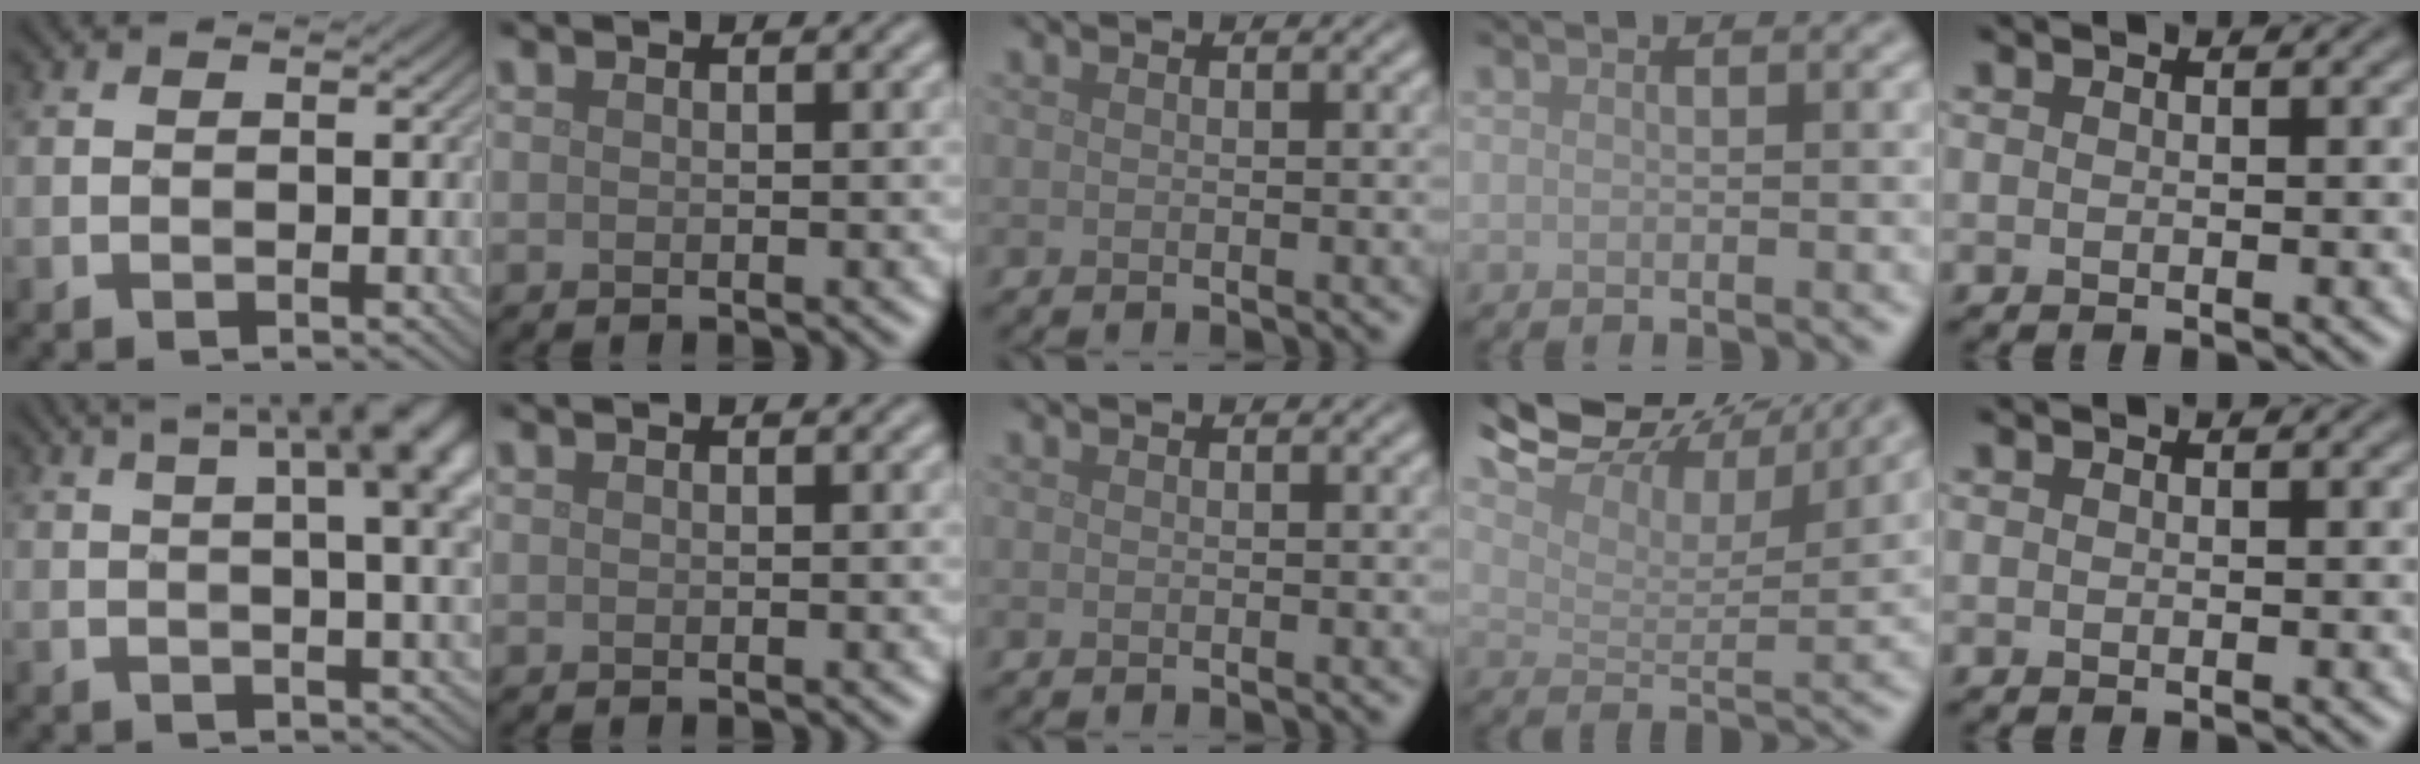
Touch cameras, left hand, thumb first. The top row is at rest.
{"thumb": {"total": 15.9, "force": [6.4, 5.0, 13.6], "torque": [-0.153, 0.057, 0.068]}, "ring": {"total": 11.4, "force": [9.9, 3.0, 4.8], "torque": [-0.104, 0.014, 0.131]}}